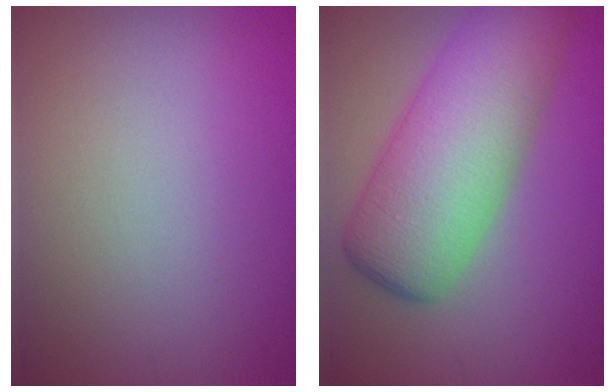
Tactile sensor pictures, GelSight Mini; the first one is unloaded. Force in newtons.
{"total": 7.9, "press": 7.9, "slide": 0.3}